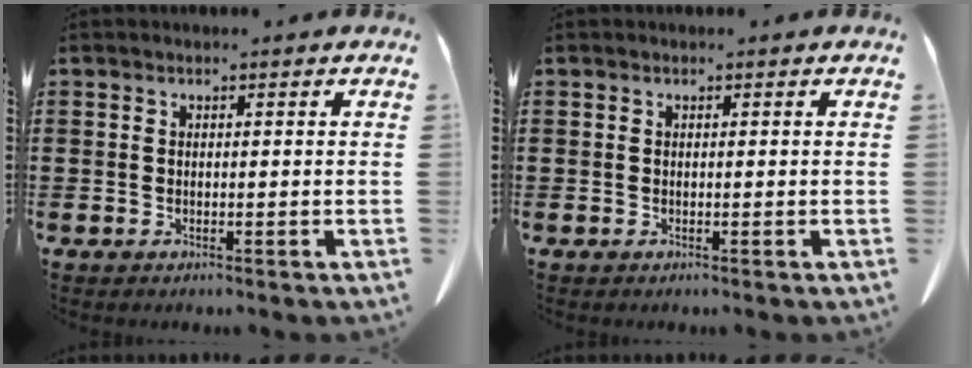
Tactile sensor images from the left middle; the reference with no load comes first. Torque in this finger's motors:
{"motor_torque": [0.00, 0.00, 0.00, 0.00]}